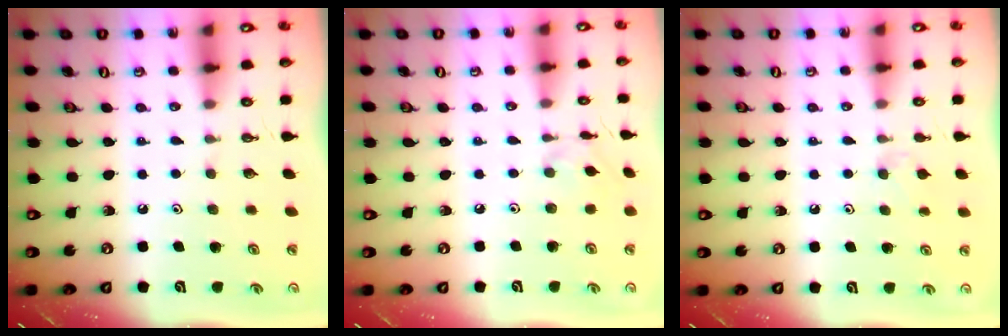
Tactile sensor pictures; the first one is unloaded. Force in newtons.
{"total": 1.6, "press": 1.6, "slide": 0.2}
{"total": 3.5, "press": 3.5, "slide": 0.6}